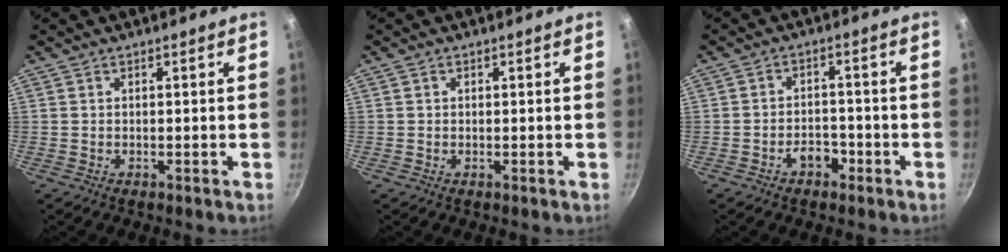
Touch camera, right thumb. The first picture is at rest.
{"total": 0.5, "force": [0.2, 0.5, 0.2], "torque": [0.000, 0.004, 0.002]}
{"total": 4.0, "force": [-2.3, 2.5, 2.0], "torque": [-0.010, 0.024, -0.035]}